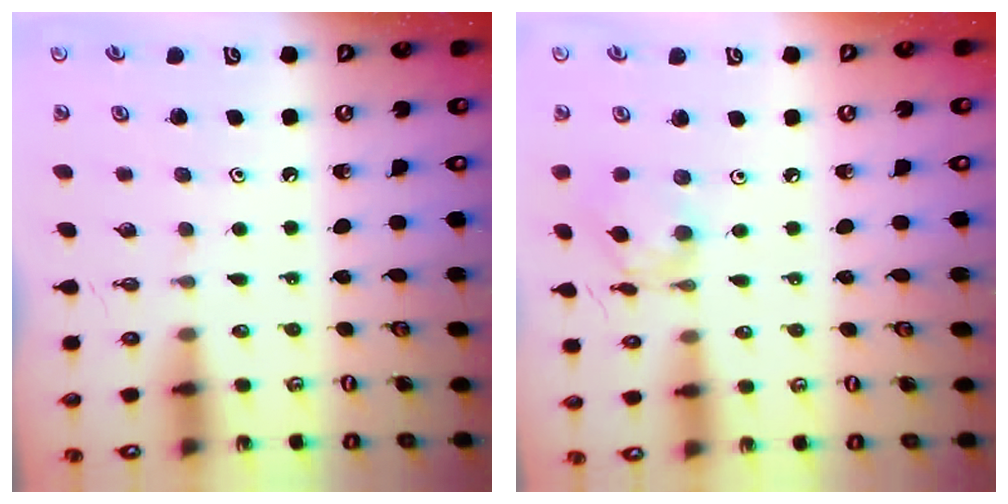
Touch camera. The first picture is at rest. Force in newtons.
{"total": 8.3, "press": 8.2, "slide": 0.8}